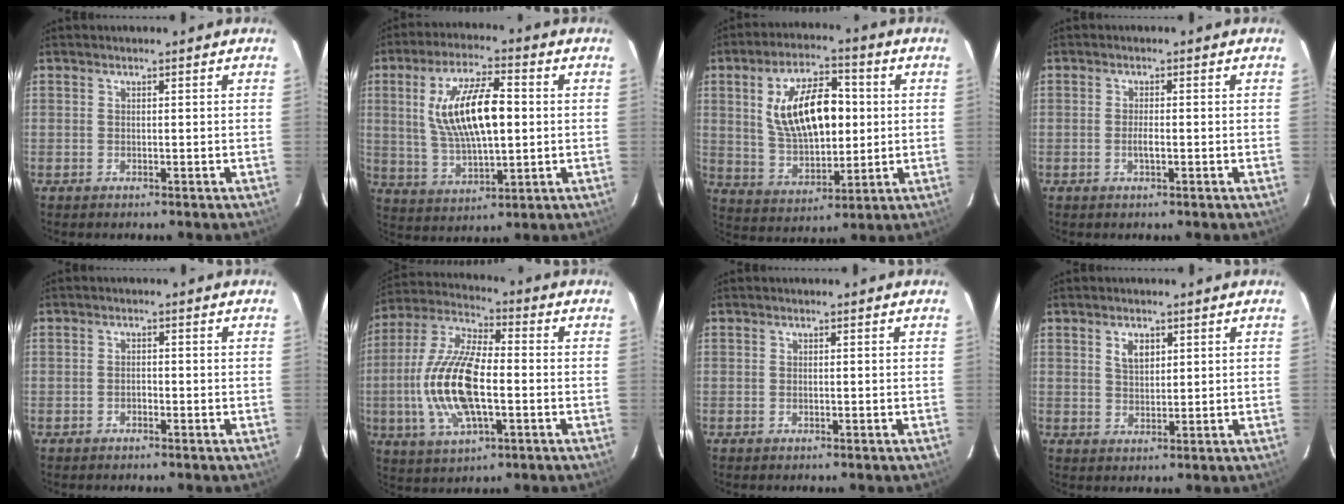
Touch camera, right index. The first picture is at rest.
{"total": 14.7, "force": [2.0, 5.4, 13.6], "torque": [-0.257, 0.007, 0.044]}
{"total": 15.7, "force": [2.6, 7.8, 13.3], "torque": [-0.236, 0.014, 0.060]}
{"total": 1.7, "force": [-0.6, 0.3, 1.6], "torque": [-0.031, -0.002, -0.011]}
{"total": 1.2, "force": [-0.7, 0.7, 0.6], "torque": [-0.012, 0.004, -0.014]}
{"total": 17.3, "force": [-2.7, 7.0, 15.6], "torque": [-0.326, 0.001, -0.054]}
{"total": 0.0}
{"total": 3.5, "force": [1.6, 2.1, 2.3], "torque": [-0.039, 0.004, 0.030]}